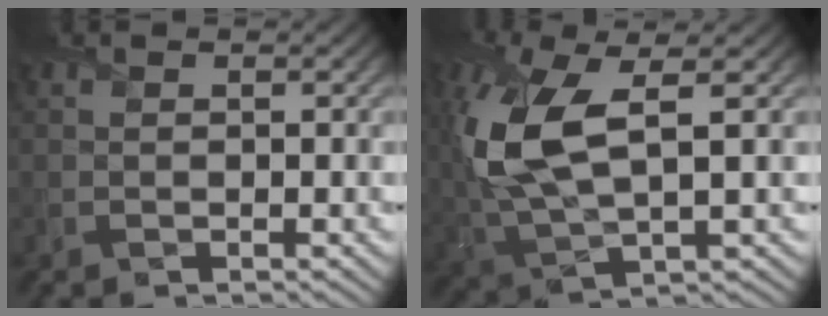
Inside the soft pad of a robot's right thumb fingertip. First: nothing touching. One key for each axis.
{"total": 11.8, "fx": 2.0, "fy": 4.9, "fz": 10.5, "tx": -0.269, "ty": -0.002, "tz": 0.042}